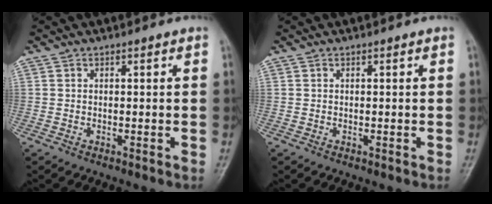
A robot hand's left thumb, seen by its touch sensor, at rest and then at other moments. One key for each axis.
{"total": 0.0}